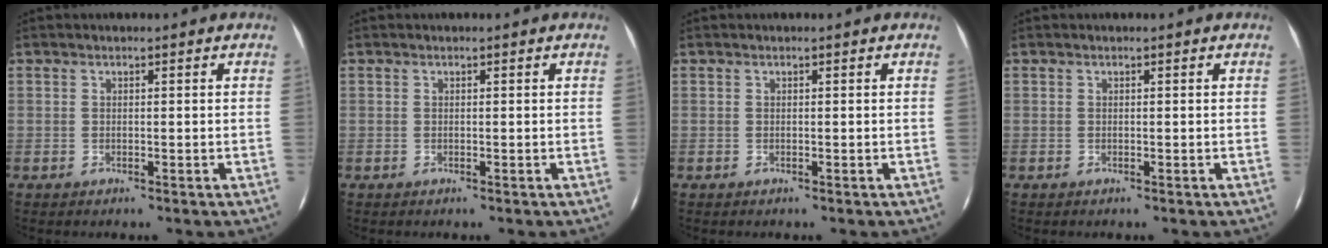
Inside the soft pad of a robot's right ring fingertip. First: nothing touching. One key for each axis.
{"total": 0.0}
{"total": 0.0}
{"total": 0.0}